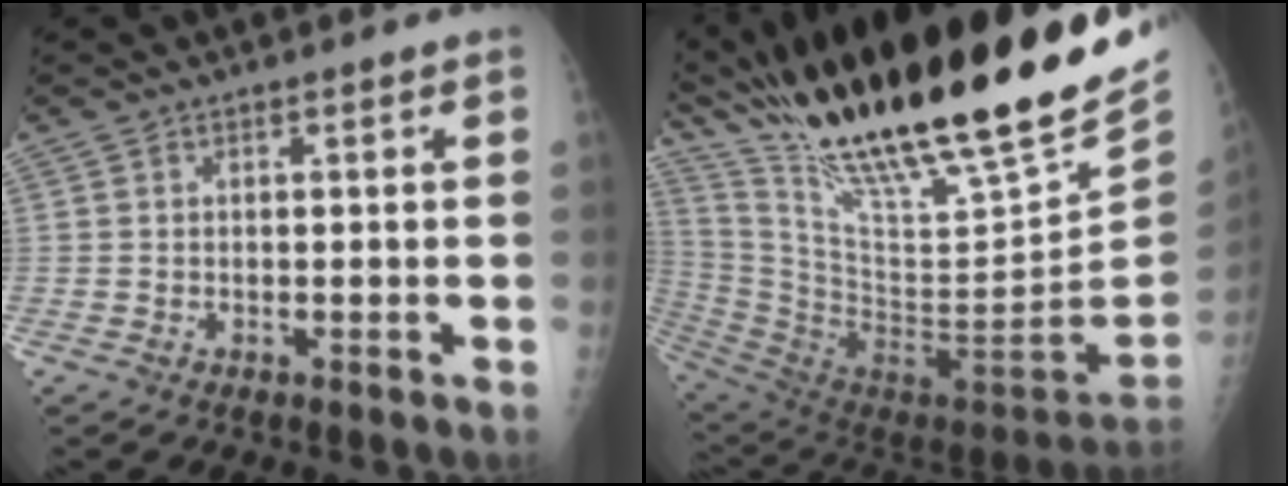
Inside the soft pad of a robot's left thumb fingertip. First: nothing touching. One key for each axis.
{"total": 34.8, "fx": 27.0, "fy": 5.7, "fz": 21.3, "tx": -0.338, "ty": -0.119, "tz": 0.450}